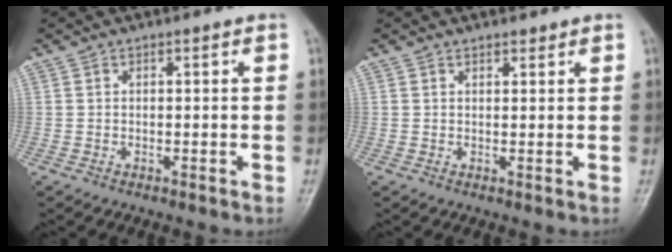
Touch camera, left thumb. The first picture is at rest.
{"total": 1.4, "force": [1.1, 0.6, 0.5], "torque": [-0.001, -0.007, 0.015]}